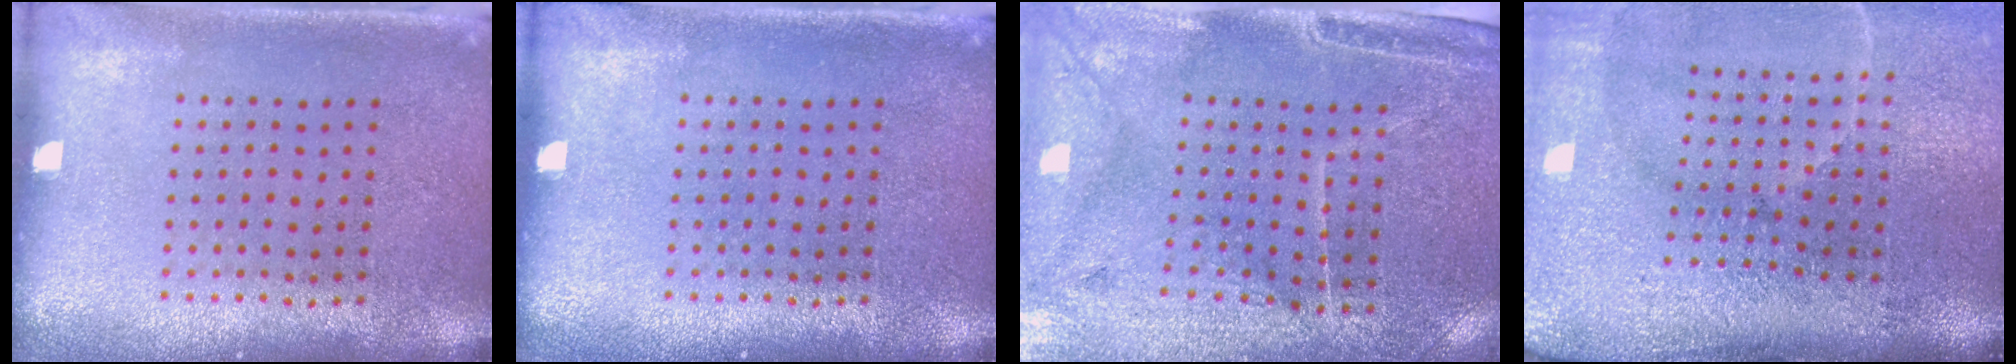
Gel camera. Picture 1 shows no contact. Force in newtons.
{"total": 0.0}
{"total": 3.3, "press": 3.1, "slide": 1.1}
{"total": 5.0, "press": 4.1, "slide": 2.9}